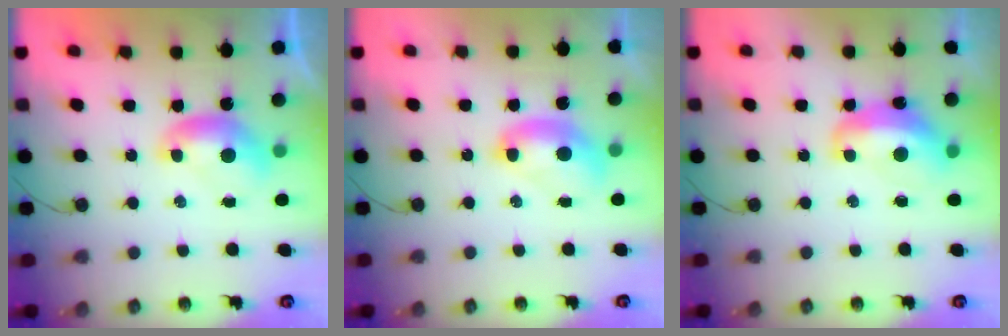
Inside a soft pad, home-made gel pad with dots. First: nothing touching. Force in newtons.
{"total": 2.7, "press": 2.7, "slide": 0.1}
{"total": 5.9, "press": 5.8, "slide": 1.2}